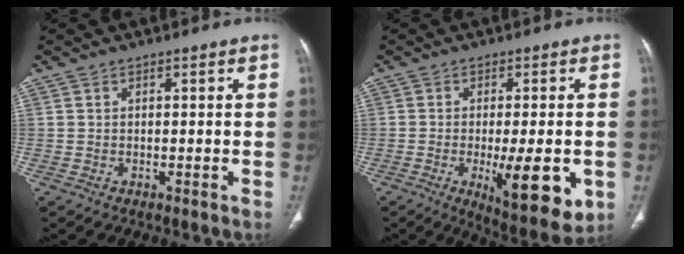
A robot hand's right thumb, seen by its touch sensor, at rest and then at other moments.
{"total": 13.1, "force": [-3.5, 4.0, 12.0], "torque": [-0.163, -0.023, -0.042]}